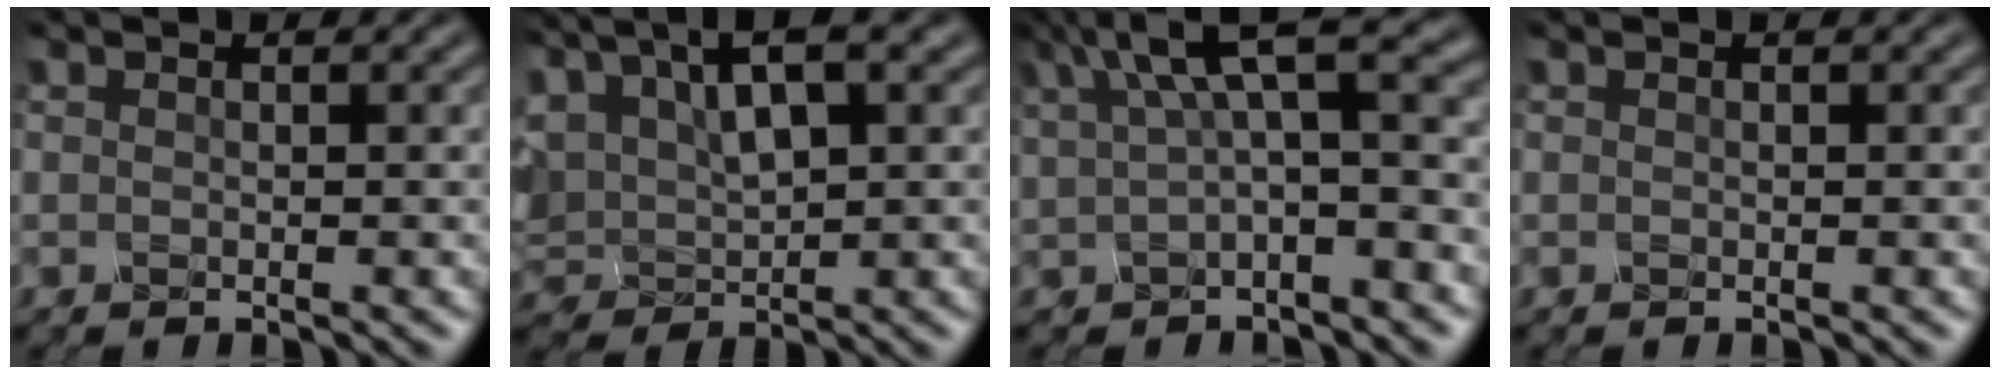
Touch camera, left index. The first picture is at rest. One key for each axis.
{"total": 7.8, "fx": 3.6, "fy": 3.6, "fz": 5.8, "tx": -0.139, "ty": 0.020, "tz": 0.063}
{"total": 6.2, "fx": 2.1, "fy": 1.9, "fz": 5.5, "tx": -0.093, "ty": 0.024, "tz": 0.033}
{"total": 0.0}